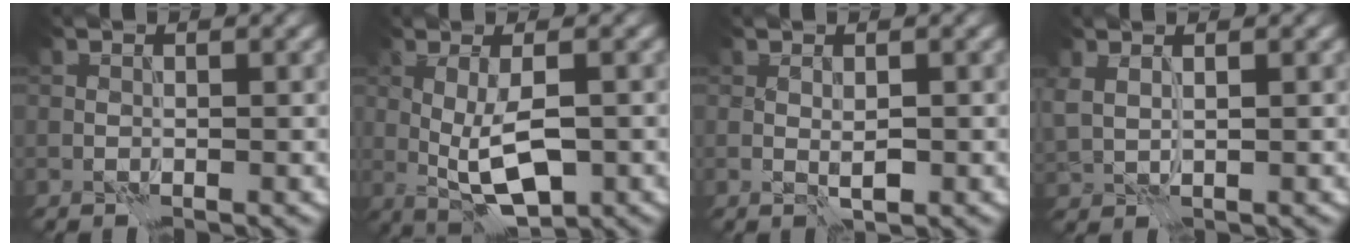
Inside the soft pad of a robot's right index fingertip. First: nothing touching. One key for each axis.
{"total": 5.3, "fx": -0.8, "fy": 1.7, "fz": 4.9, "tx": -0.095, "ty": -0.002, "tz": -0.012}
{"total": 1.3, "fx": 0.0, "fy": 0.5, "fz": 1.2, "tx": -0.024, "ty": -0.004, "tz": 0.003}
{"total": 1.8, "fx": 0.9, "fy": 0.6, "fz": 1.4, "tx": -0.033, "ty": 0.001, "tz": 0.023}